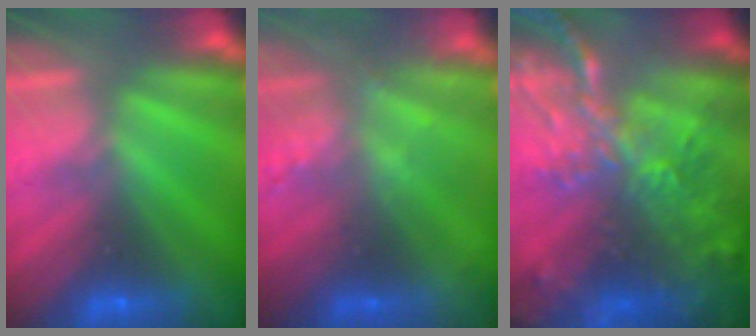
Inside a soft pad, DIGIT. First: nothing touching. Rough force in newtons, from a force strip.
{"total": 2.4}
{"total": 9.4}